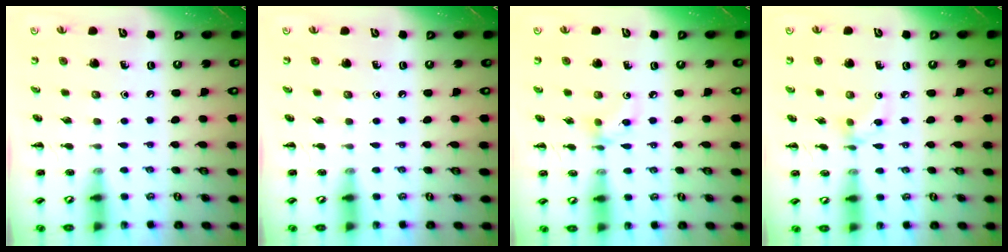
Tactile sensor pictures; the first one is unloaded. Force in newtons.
{"total": 0.0}
{"total": 4.6, "press": 4.4, "slide": 1.3}
{"total": 3.0, "press": 2.8, "slide": 1.2}